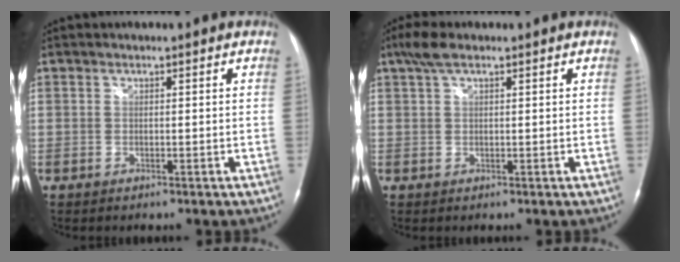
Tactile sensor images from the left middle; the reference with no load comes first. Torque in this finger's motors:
{"motor_torque": [0.65, -0.06, -0.02, 0.10]}